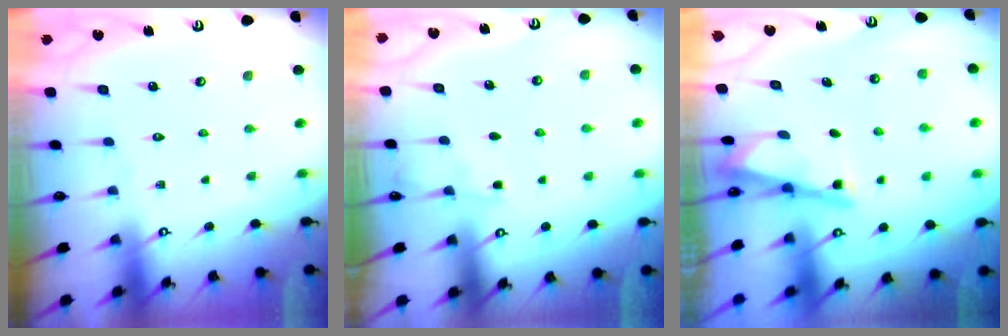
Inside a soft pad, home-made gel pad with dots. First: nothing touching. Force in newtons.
{"total": 2.2, "press": 2.2, "slide": 0.4}
{"total": 2.9, "press": 2.9, "slide": 0.2}